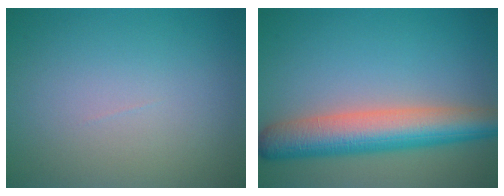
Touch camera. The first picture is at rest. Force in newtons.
{"total": 7.6, "press": 7.6, "slide": 0.4}